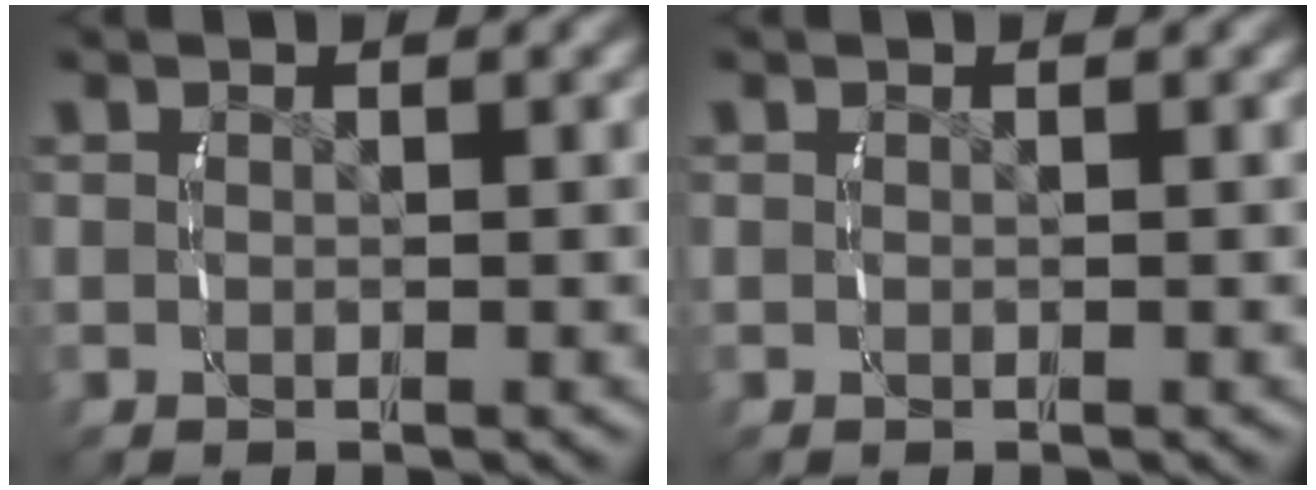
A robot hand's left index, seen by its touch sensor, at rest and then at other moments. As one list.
[{"total": 0.0}]